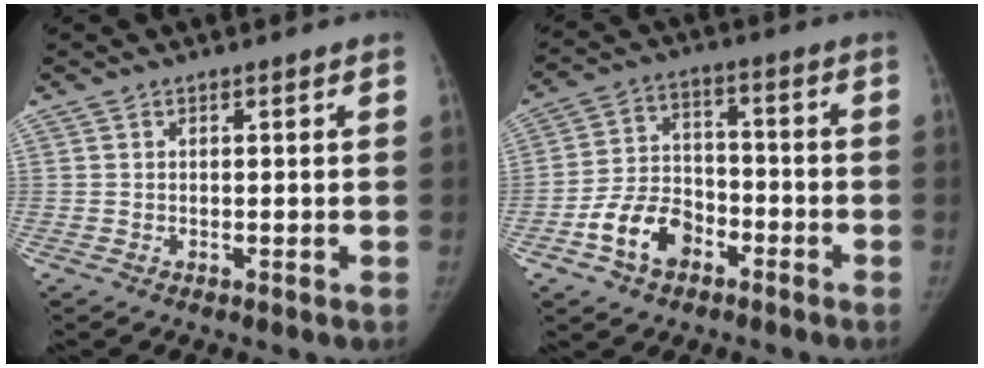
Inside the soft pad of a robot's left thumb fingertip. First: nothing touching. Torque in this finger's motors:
{"motor_torque": [-0.56, 1.71, 0.59, -0.49, 0.22]}